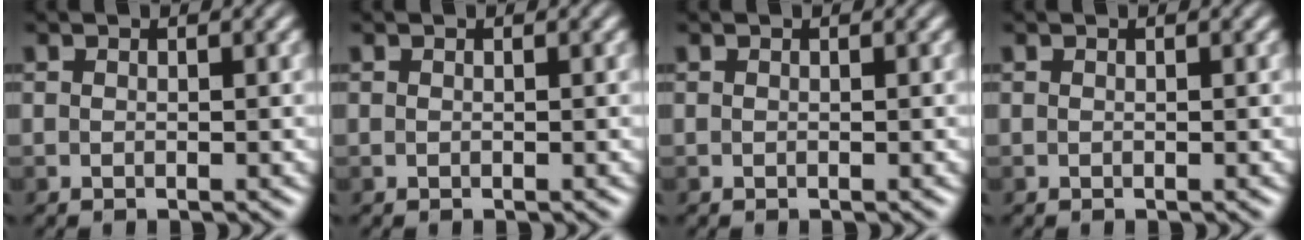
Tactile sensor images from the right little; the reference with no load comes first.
{"total": 0.0}
{"total": 0.0}
{"total": 0.0}